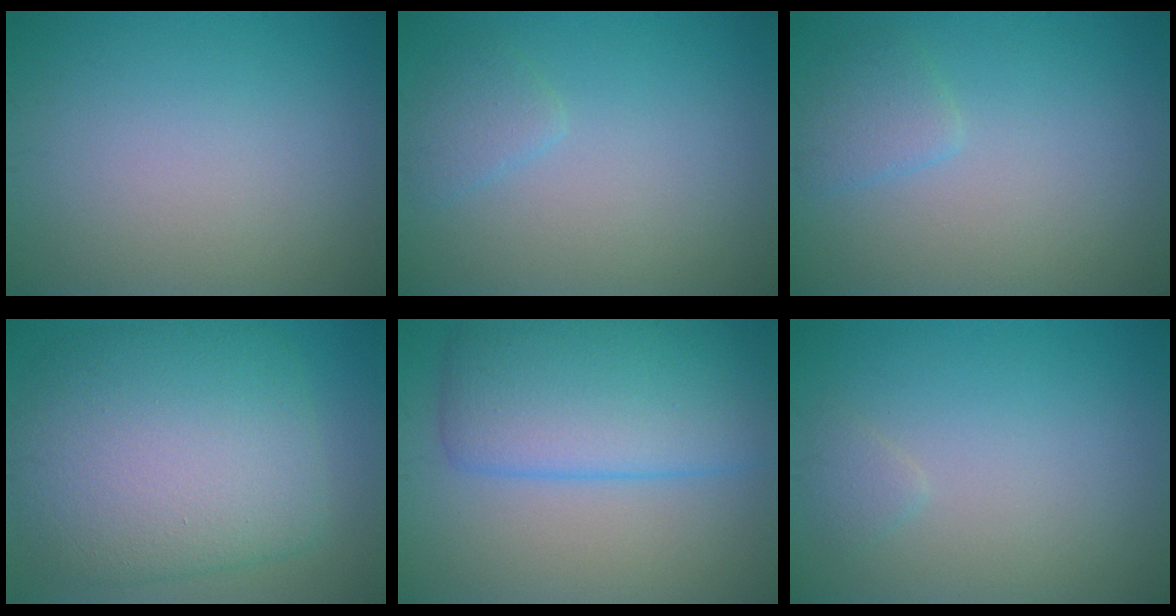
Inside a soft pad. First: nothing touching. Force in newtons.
{"total": 1.5, "press": 1.5, "slide": 0.1}
{"total": 1.8, "press": 1.8, "slide": 0.2}
{"total": 11.1, "press": 11.1, "slide": 0.4}
{"total": 8.3, "press": 8.3, "slide": 0.0}
{"total": 0.9, "press": 0.9, "slide": 0.1}